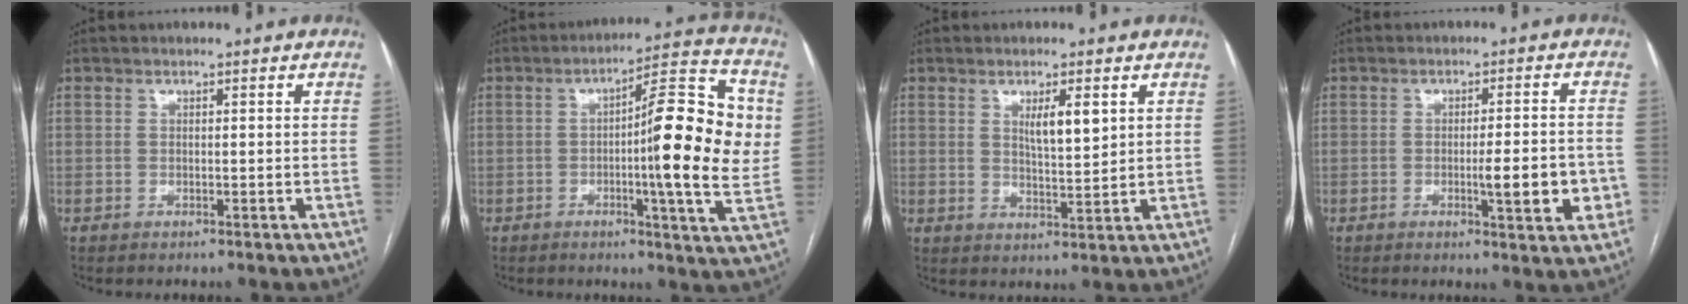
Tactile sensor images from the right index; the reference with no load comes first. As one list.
[{"total": 16.6, "force": [0.8, 1.6, 16.5], "torque": [-0.225, 0.017, 0.003]}, {"total": 4.6, "force": [1.9, 0.9, 4.1], "torque": [-0.072, -0.005, 0.037]}, {"total": 7.5, "force": [-1.9, 1.0, 7.2], "torque": [-0.094, -0.002, -0.024]}]